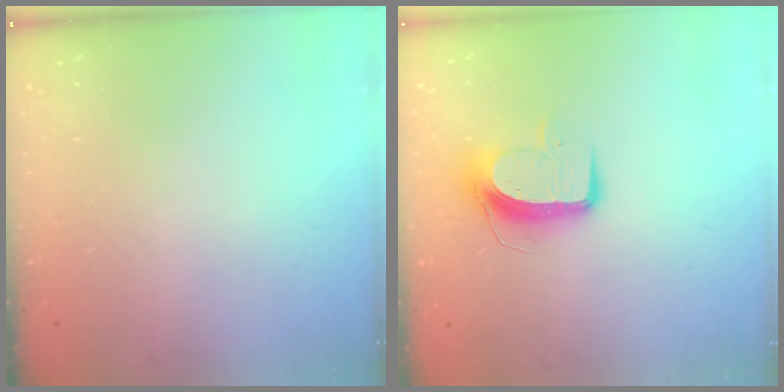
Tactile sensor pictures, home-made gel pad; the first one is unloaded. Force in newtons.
{"total": 8.9, "press": 8.9, "slide": 0.7}